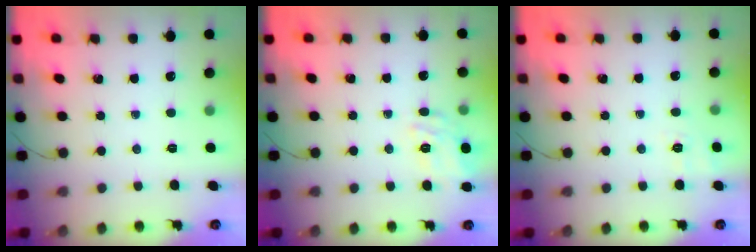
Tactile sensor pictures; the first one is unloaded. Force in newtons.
{"total": 8.5, "press": 8.5, "slide": 1.0}
{"total": 2.6, "press": 1.6, "slide": 2.1}